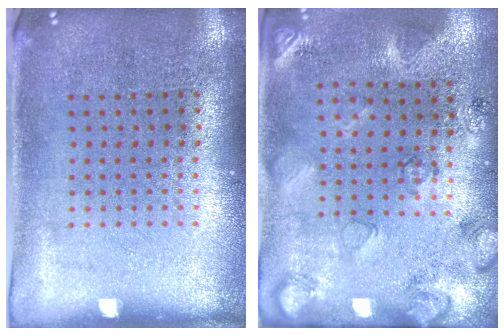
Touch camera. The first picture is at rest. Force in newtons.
{"total": 2.5, "press": 2.0, "slide": 1.5}